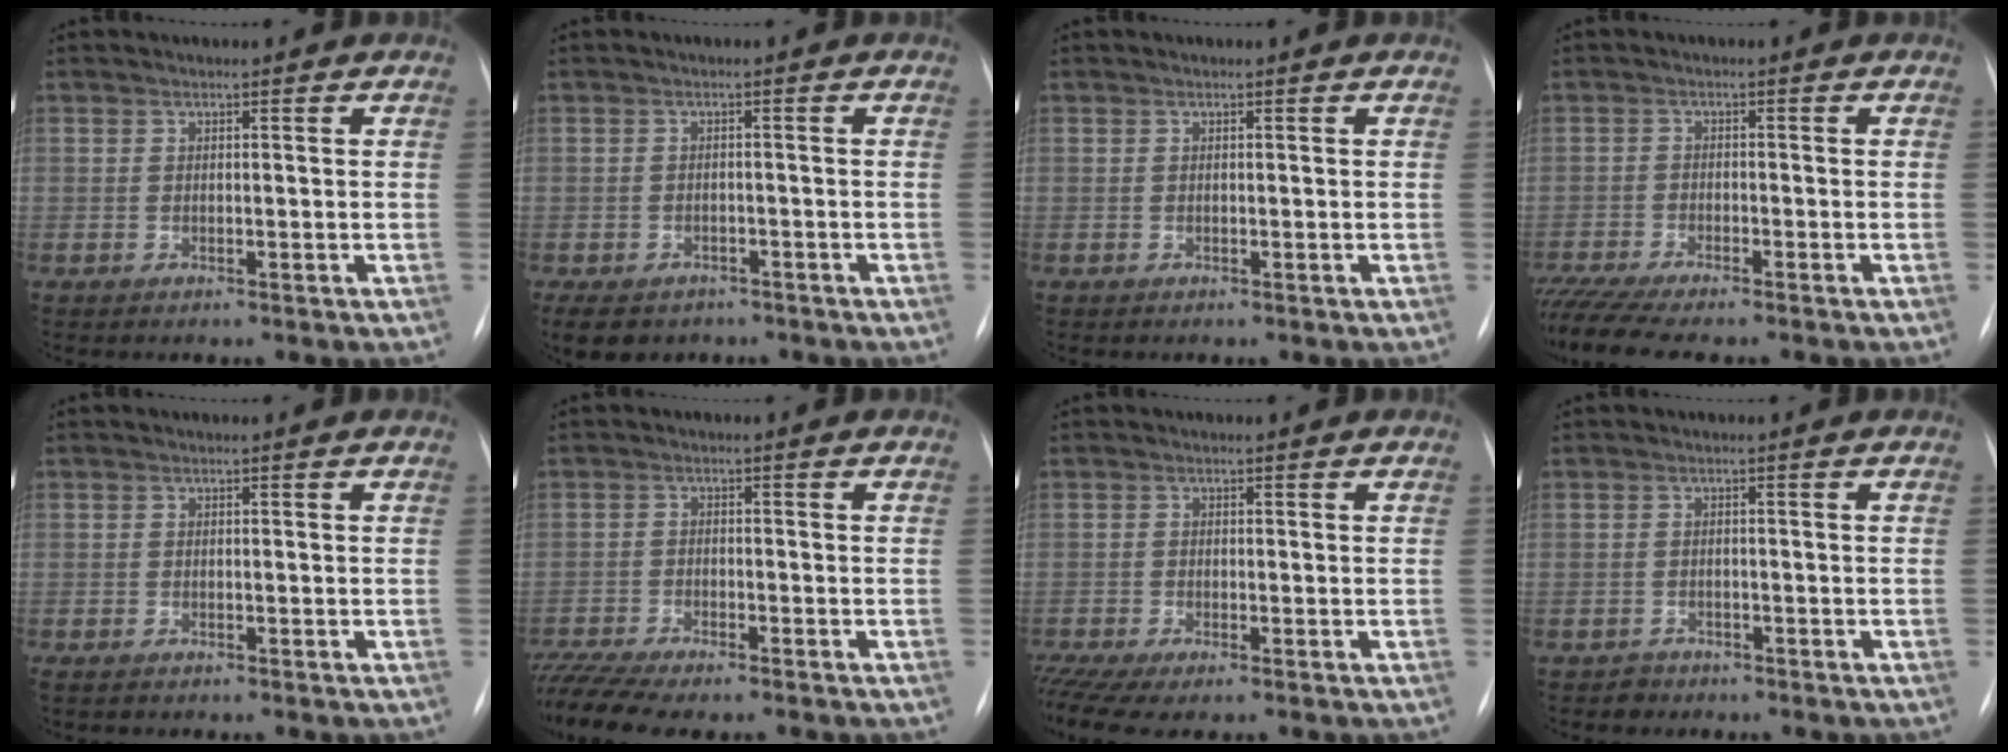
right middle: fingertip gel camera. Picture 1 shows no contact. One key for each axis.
{"total": 11.8, "fx": -7.5, "fy": 8.0, "fz": 4.3, "tx": -0.117, "ty": -0.013, "tz": -0.093}
{"total": 0.0}
{"total": 9.0, "fx": -7.5, "fy": 1.8, "fz": 4.6, "tx": -0.076, "ty": -0.011, "tz": -0.119}
{"total": 1.0, "fx": -0.8, "fy": 0.3, "fz": 0.4, "tx": -0.008, "ty": -0.002, "tz": -0.010}
{"total": 9.5, "fx": -8.3, "fy": 1.2, "fz": 4.5, "tx": -0.084, "ty": -0.006, "tz": -0.136}
{"total": 5.6, "fx": -4.2, "fy": 0.9, "fz": 3.6, "tx": -0.072, "ty": -0.008, "tz": -0.075}
{"total": 1.5, "fx": -1.2, "fy": 0.9, "fz": -0.5, "tx": 0.005, "ty": 0.004, "tz": -0.022}